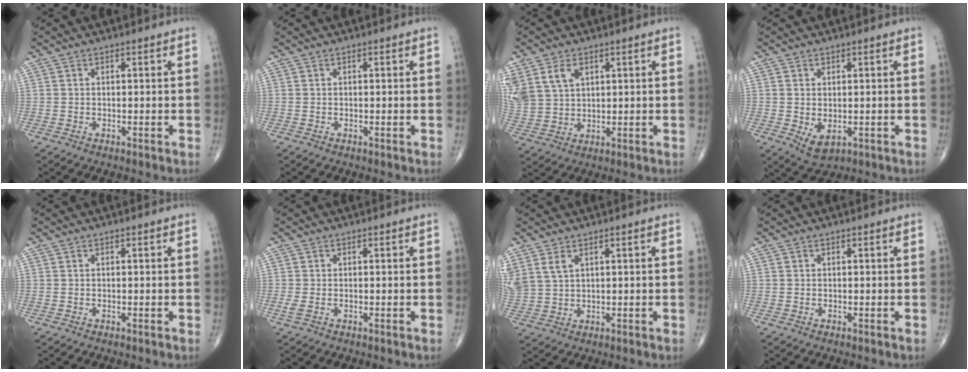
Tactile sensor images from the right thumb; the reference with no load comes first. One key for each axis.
{"total": 0.0}
{"total": 11.3, "fx": 5.0, "fy": 7.8, "fz": 6.5, "tx": -0.148, "ty": -0.002, "tz": 0.112}
{"total": 4.0, "fx": -0.6, "fy": 2.4, "fz": 3.1, "tx": -0.048, "ty": -0.008, "tz": 0.003}
{"total": 0.0}
{"total": 1.2, "fx": -0.4, "fy": 0.5, "fz": 1.0, "tx": -0.032, "ty": -0.002, "tz": -0.008}
{"total": 6.1, "fx": 3.1, "fy": 3.4, "fz": 3.9, "tx": -0.094, "ty": -0.002, "tz": 0.077}
{"total": 0.0}